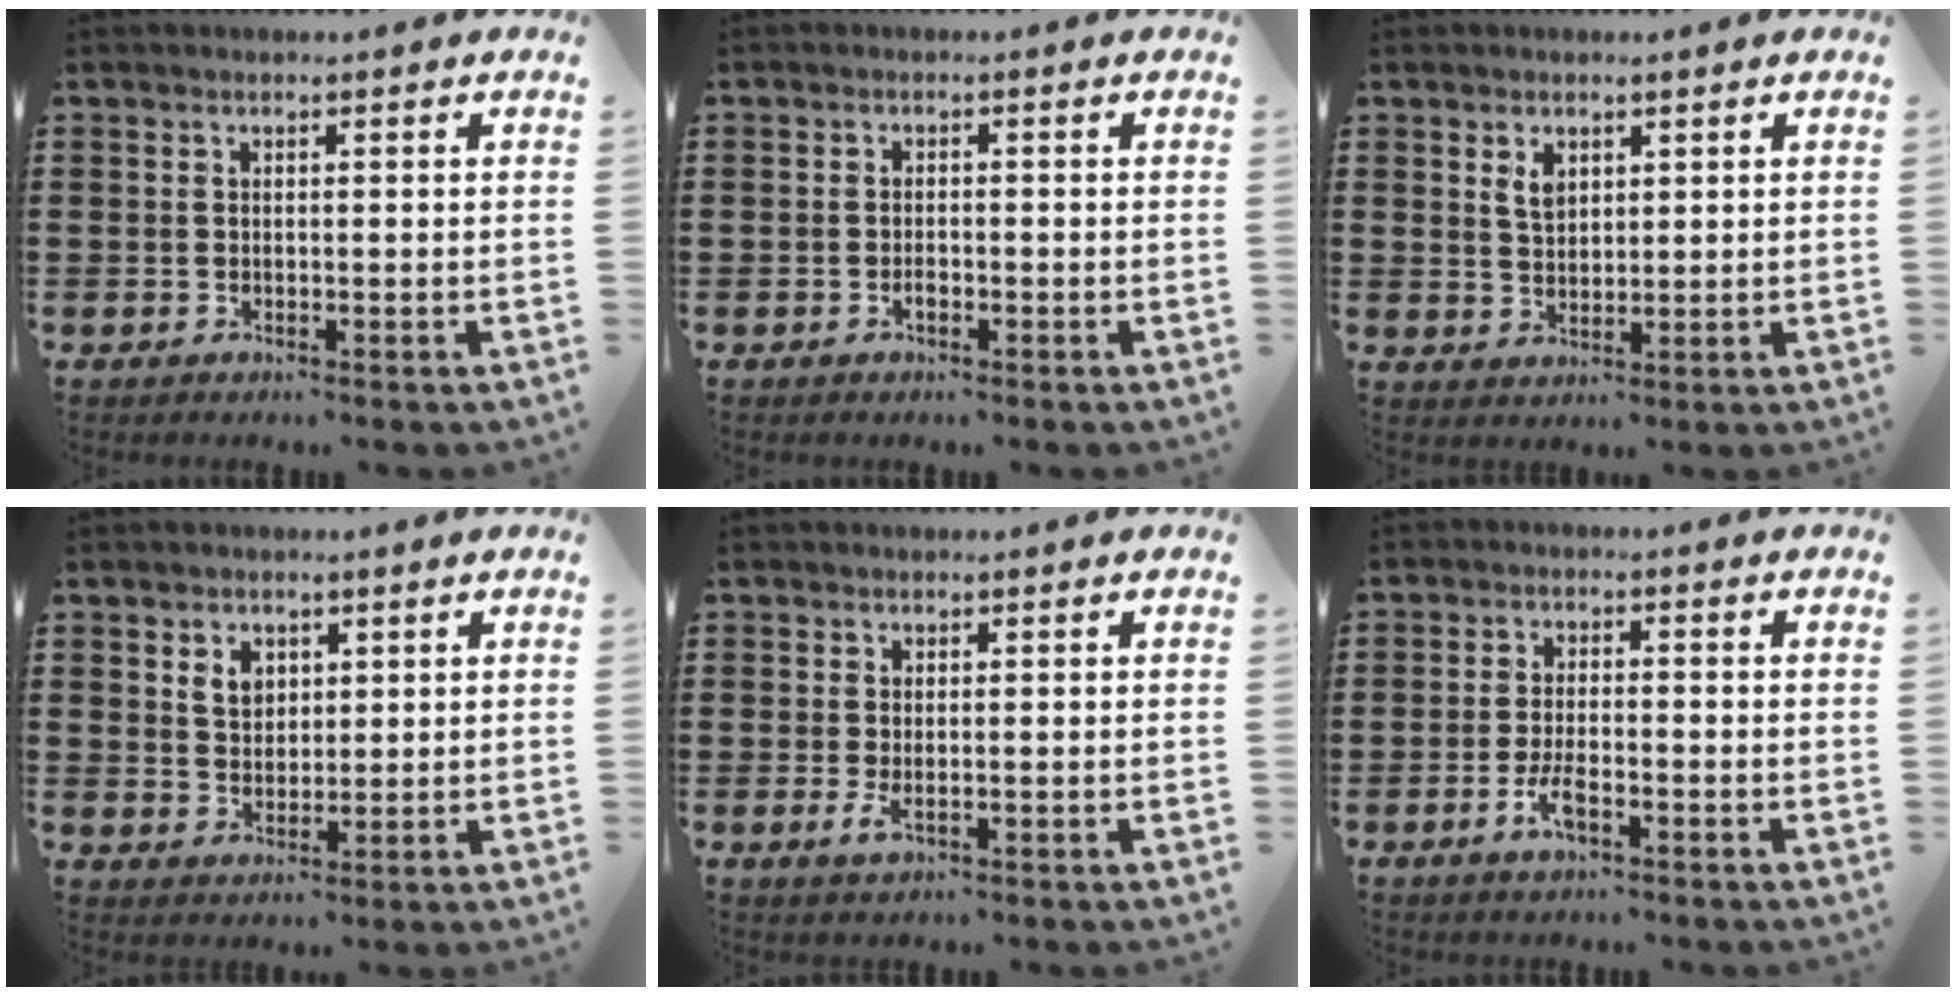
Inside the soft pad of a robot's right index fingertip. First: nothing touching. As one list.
[{"total": 1.2, "force": [-0.7, 0.6, 0.8], "torque": [-0.016, -0.002, -0.012]}, {"total": 2.8, "force": [1.4, 1.7, 1.7], "torque": [-0.040, 0.004, 0.027]}, {"total": 3.2, "force": [1.6, 2.3, 1.5], "torque": [-0.037, 0.009, 0.028]}, {"total": 1.6, "force": [-0.2, 0.5, 1.5], "torque": [-0.036, -0.006, -0.005]}, {"total": 3.9, "force": [-1.9, 1.4, 3.1], "torque": [-0.072, -0.001, -0.041]}]